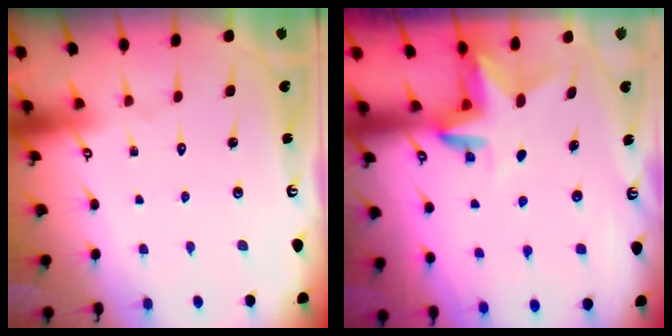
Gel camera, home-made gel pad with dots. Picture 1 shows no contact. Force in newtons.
{"total": 3.0, "press": 3.0, "slide": 0.2}